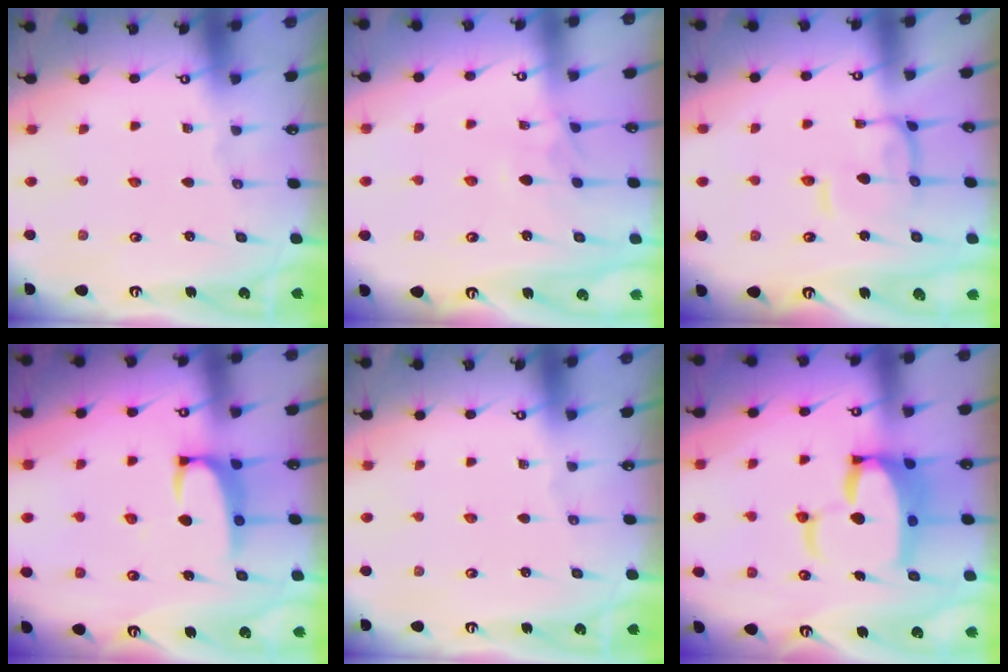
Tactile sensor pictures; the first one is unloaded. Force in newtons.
{"total": 1.6, "press": 1.4, "slide": 0.8}
{"total": 1.5, "press": 1.5, "slide": 0.5}
{"total": 2.4, "press": 2.3, "slide": 0.8}
{"total": 0.0}
{"total": 11.2, "press": 11.1, "slide": 1.5}